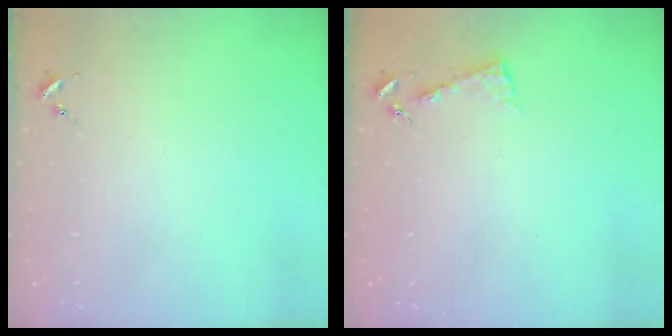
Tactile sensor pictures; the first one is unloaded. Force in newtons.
{"total": 3.9, "press": 3.9, "slide": 0.4}